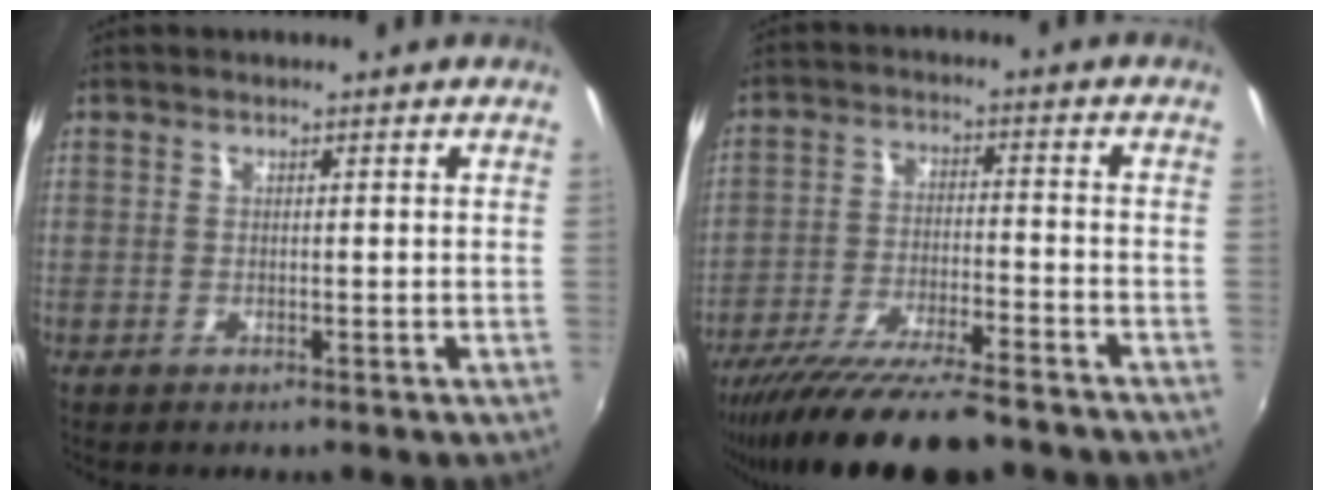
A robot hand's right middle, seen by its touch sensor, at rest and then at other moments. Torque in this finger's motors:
{"motor_torque": [1.08, -1.06, 0.47, 0.21]}